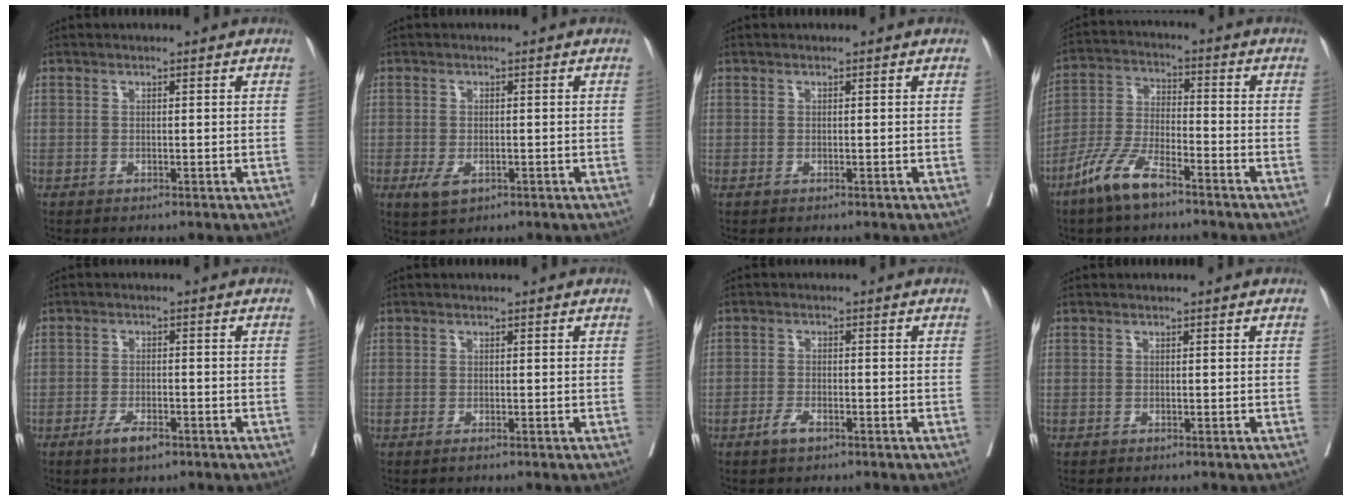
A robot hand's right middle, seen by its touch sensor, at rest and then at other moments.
{"total": 3.3, "force": [-1.4, 1.7, 2.5], "torque": [-0.050, -0.005, -0.016]}
{"total": 0.0}
{"total": 8.8, "force": [-6.2, 2.0, 5.9], "torque": [-0.127, -0.010, -0.125]}
{"total": 3.6, "force": [-2.2, 1.1, 2.6], "torque": [-0.053, -0.002, -0.037]}
{"total": 0.5, "force": [-0.3, 0.0, 0.4], "torque": [-0.011, -0.003, -0.005]}
{"total": 2.3, "force": [-1.5, 0.8, 1.6], "torque": [-0.028, 0.002, -0.028]}
{"total": 0.0}